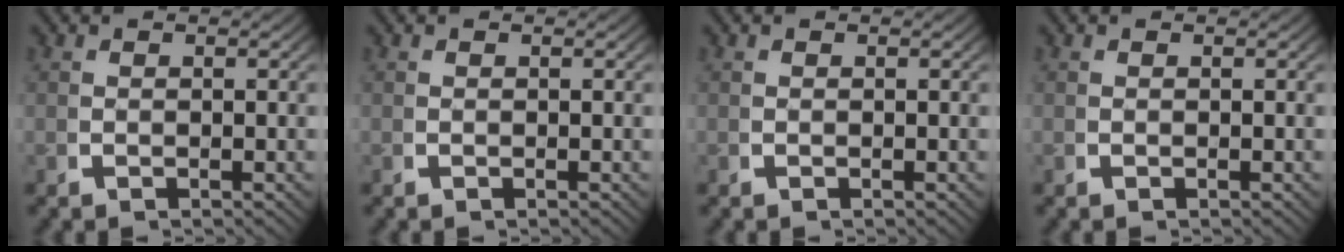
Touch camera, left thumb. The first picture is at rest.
{"total": 0.0}
{"total": 0.0}
{"total": 0.0}